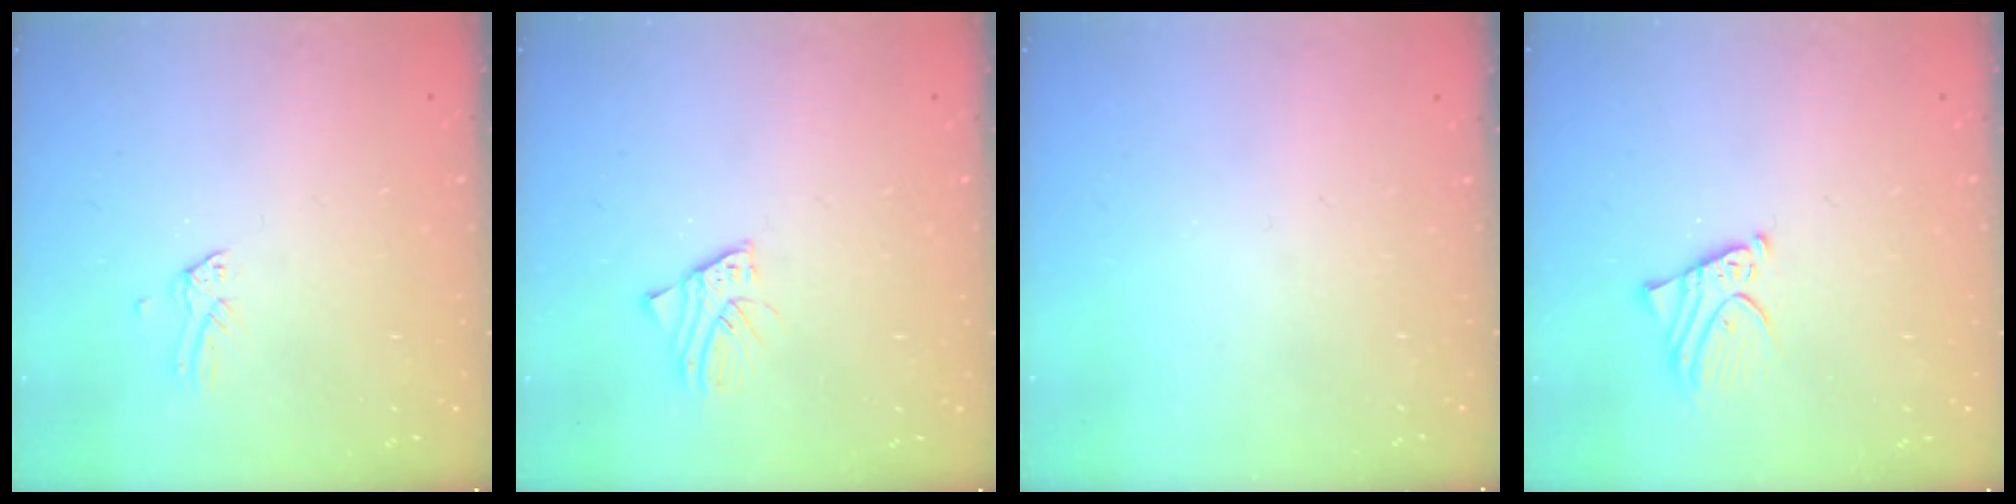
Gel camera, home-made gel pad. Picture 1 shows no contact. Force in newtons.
{"total": 1.8, "press": 1.8, "slide": 0.1}
{"total": 0.0}
{"total": 2.9, "press": 2.9, "slide": 0.3}